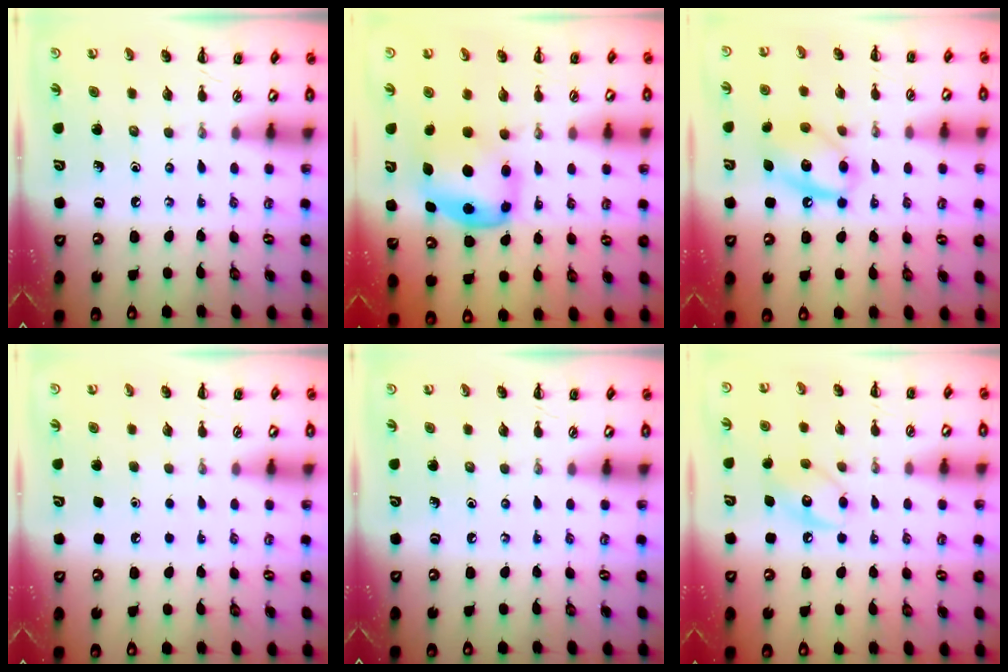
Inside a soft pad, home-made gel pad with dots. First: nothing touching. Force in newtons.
{"total": 6.1, "press": 6.0, "slide": 1.0}
{"total": 12.9, "press": 12.7, "slide": 2.1}
{"total": 1.6, "press": 1.6, "slide": 0.1}
{"total": 0.0}
{"total": 9.6, "press": 9.5, "slide": 0.9}